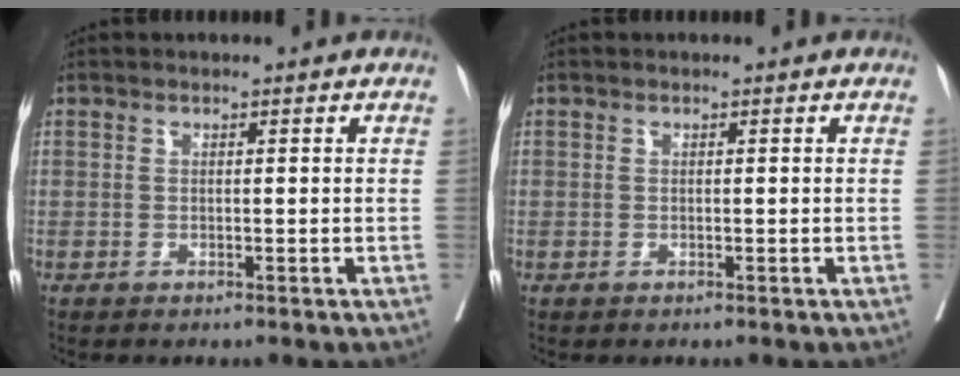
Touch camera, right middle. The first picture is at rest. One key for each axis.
{"total": 0.0}